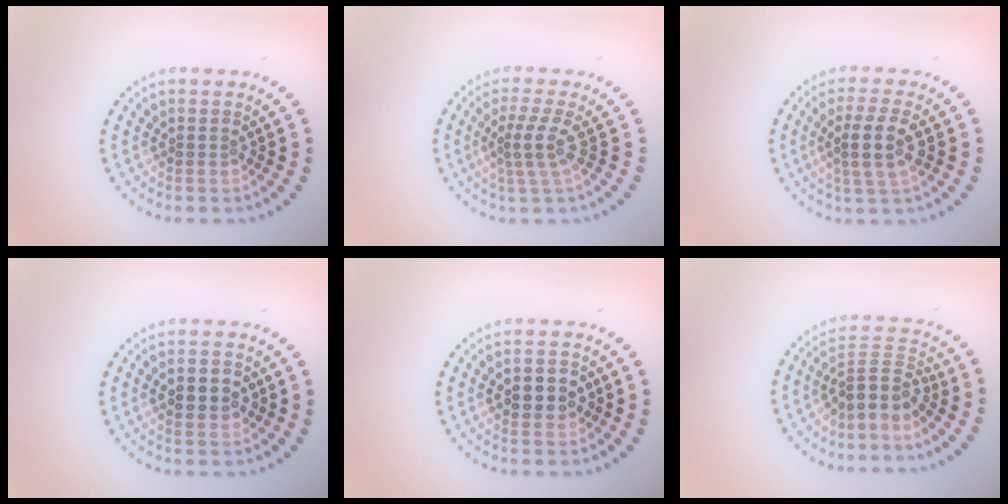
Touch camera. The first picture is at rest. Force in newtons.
{"total": 2.6, "press": 1.8, "slide": 1.9}
{"total": 4.0, "press": 3.7, "slide": 1.4}
{"total": 3.4, "press": 3.4, "slide": 0.1}
{"total": 2.8, "press": 2.8, "slide": 0.3}
{"total": 3.6, "press": 2.7, "slide": 2.4}